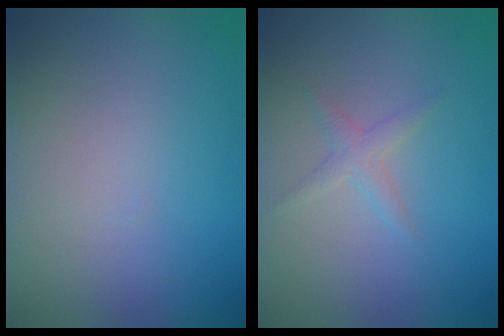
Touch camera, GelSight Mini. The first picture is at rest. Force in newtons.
{"total": 1.3, "press": 1.3, "slide": 0.1}